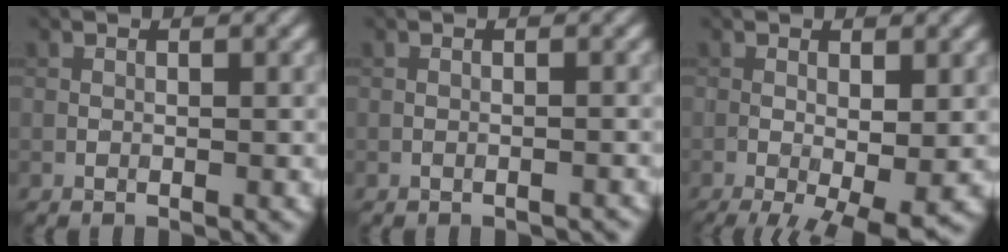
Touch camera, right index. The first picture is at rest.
{"total": 0.7, "force": [-0.6, 0.2, 0.1], "torque": [0.003, 0.004, -0.009]}
{"total": 6.5, "force": [-2.7, 2.0, 5.6], "torque": [-0.091, -0.014, -0.033]}